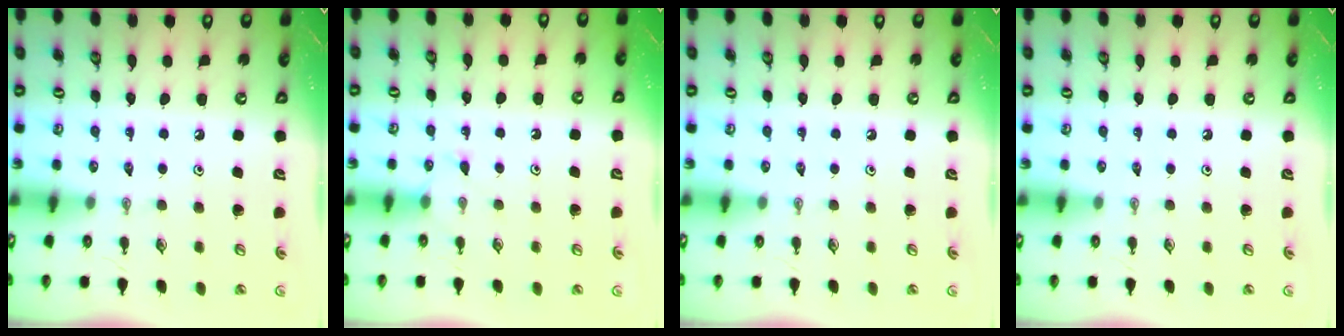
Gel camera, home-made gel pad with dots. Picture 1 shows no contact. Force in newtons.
{"total": 4.9, "press": 4.9, "slide": 0.6}
{"total": 0.0}
{"total": 0.0}